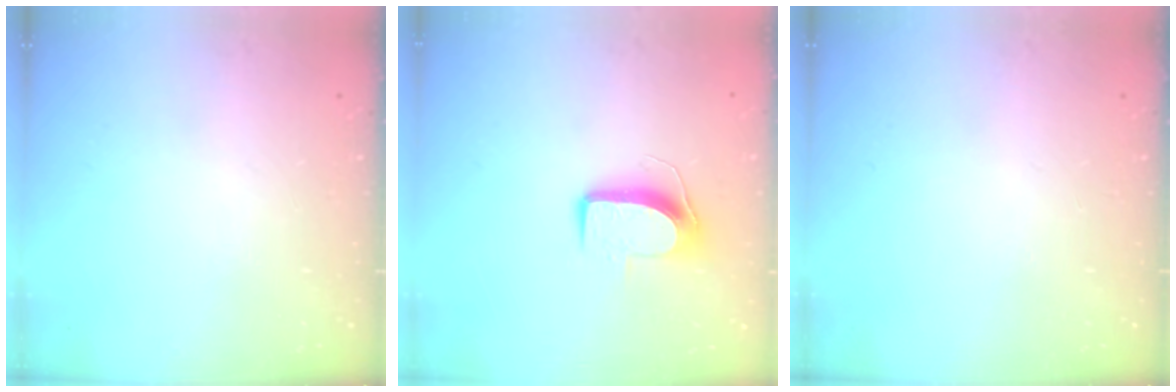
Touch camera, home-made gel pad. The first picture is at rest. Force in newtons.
{"total": 9.4, "press": 9.4, "slide": 0.3}
{"total": 0.0}